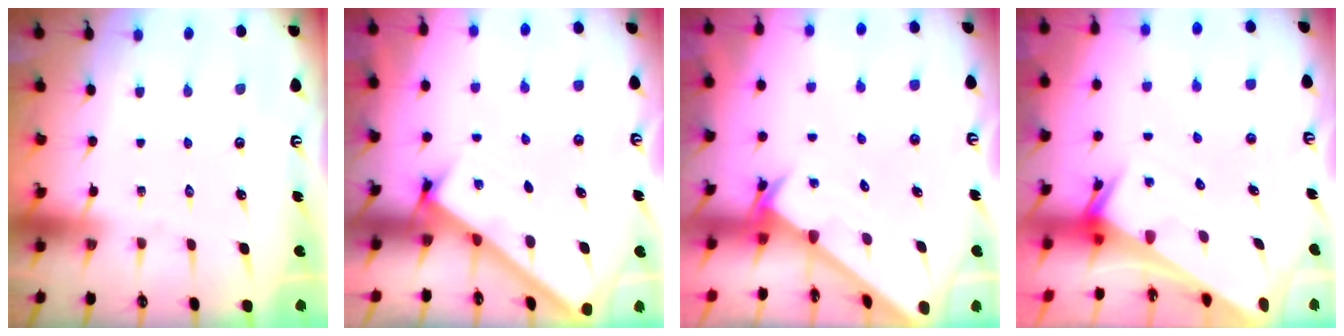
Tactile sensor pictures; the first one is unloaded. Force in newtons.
{"total": 2.4, "press": 2.4, "slide": 0.3}
{"total": 2.1, "press": 2.1, "slide": 0.1}
{"total": 2.9, "press": 2.9, "slide": 0.2}